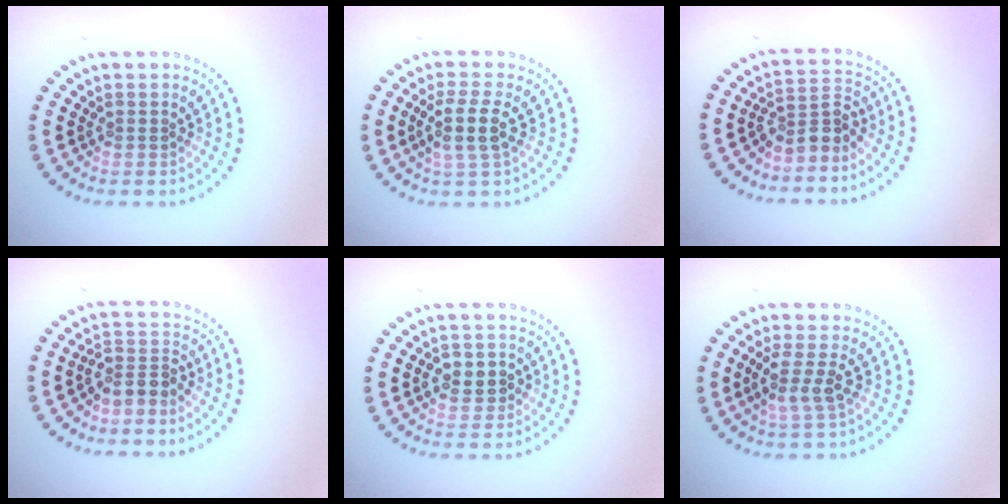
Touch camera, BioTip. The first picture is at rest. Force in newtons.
{"total": 3.0, "press": 2.6, "slide": 1.4}
{"total": 2.8, "press": 2.1, "slide": 1.9}
{"total": 2.5, "press": 1.9, "slide": 1.6}
{"total": 2.4, "press": 2.3, "slide": 0.5}
{"total": 2.5, "press": 2.0, "slide": 1.6}